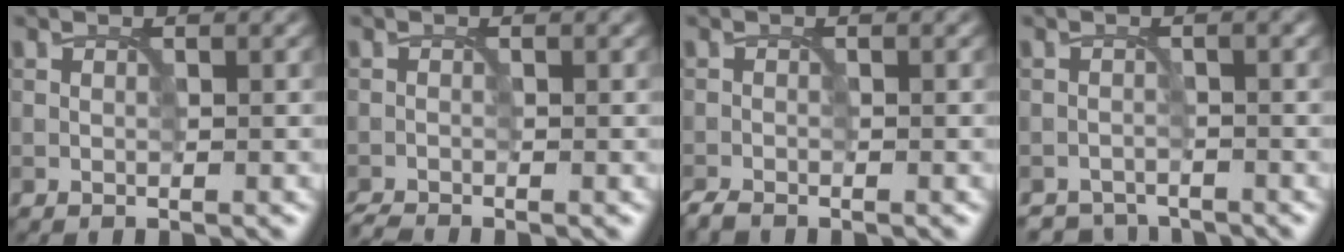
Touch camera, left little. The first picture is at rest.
{"total": 1.3, "force": [-1.3, 0.0, 0.3], "torque": [0.001, -0.008, -0.030]}
{"total": 1.3, "force": [-1.2, 0.2, 0.4], "torque": [-0.009, -0.006, -0.028]}
{"total": 2.4, "force": [-2.4, 0.5, -0.1], "torque": [0.010, -0.001, -0.042]}